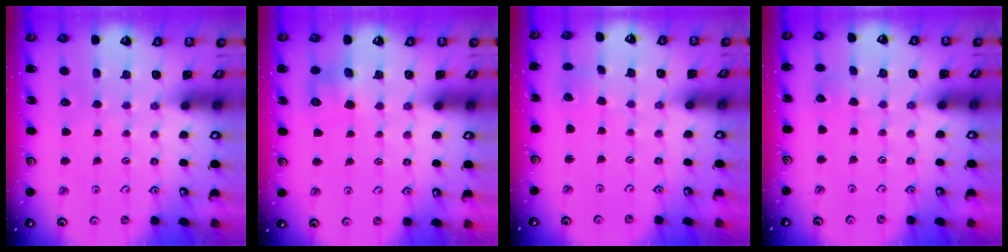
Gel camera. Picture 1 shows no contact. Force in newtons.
{"total": 6.5, "press": 6.5, "slide": 0.5}
{"total": 2.5, "press": 2.4, "slide": 0.3}
{"total": 2.8, "press": 2.8, "slide": 0.2}